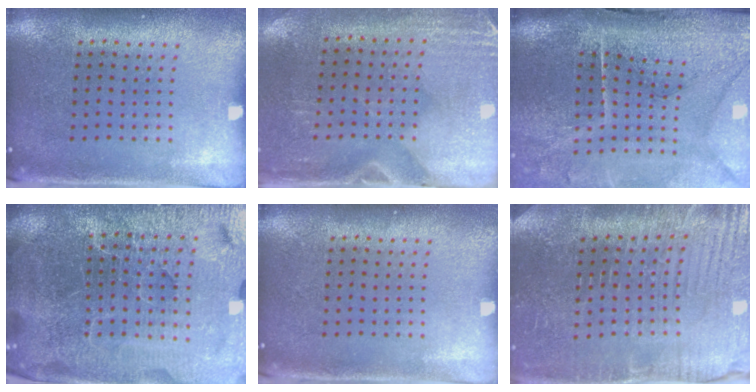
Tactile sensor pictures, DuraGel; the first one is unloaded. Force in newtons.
{"total": 2.9, "press": 2.5, "slide": 1.4}
{"total": 4.8, "press": 3.8, "slide": 3.0}
{"total": 7.2, "press": 6.2, "slide": 3.7}
{"total": 0.0}
{"total": 4.0, "press": 3.9, "slide": 1.0}